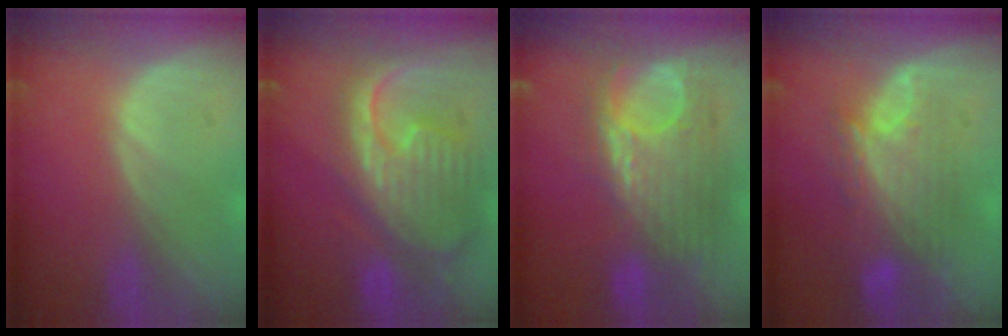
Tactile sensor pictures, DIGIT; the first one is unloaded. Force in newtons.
{"total": 12.5, "press": 10.7, "slide": 6.5}
{"total": 10.4, "press": 9.9, "slide": 3.0}
{"total": 9.1, "press": 8.0, "slide": 4.4}